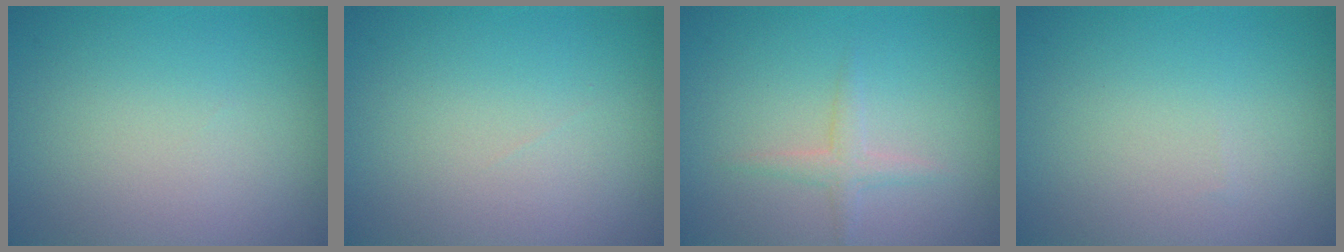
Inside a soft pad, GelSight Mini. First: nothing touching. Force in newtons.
{"total": 0.0}
{"total": 1.4, "press": 1.4, "slide": 0.1}
{"total": 0.0}